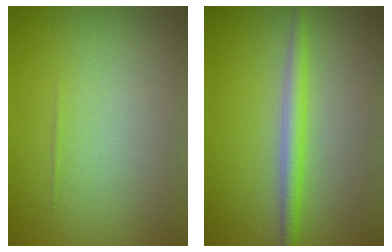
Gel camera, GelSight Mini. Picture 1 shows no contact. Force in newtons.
{"total": 2.5, "press": 2.5, "slide": 0.1}